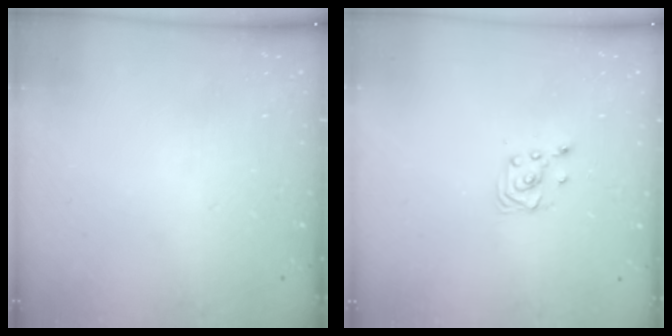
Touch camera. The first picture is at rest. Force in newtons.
{"total": 2.9, "press": 2.9, "slide": 0.4}